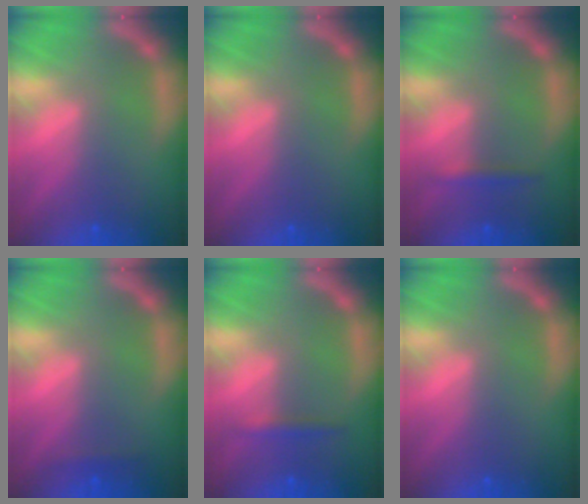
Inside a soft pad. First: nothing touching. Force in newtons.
{"total": 0.0}
{"total": 1.4}
{"total": 0.9}
{"total": 1.4}
{"total": 0.0}